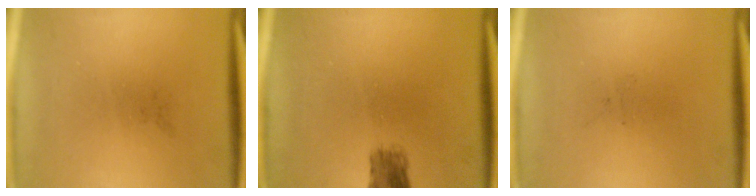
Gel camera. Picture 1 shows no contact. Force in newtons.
{"total": 2.9}
{"total": 0.0}